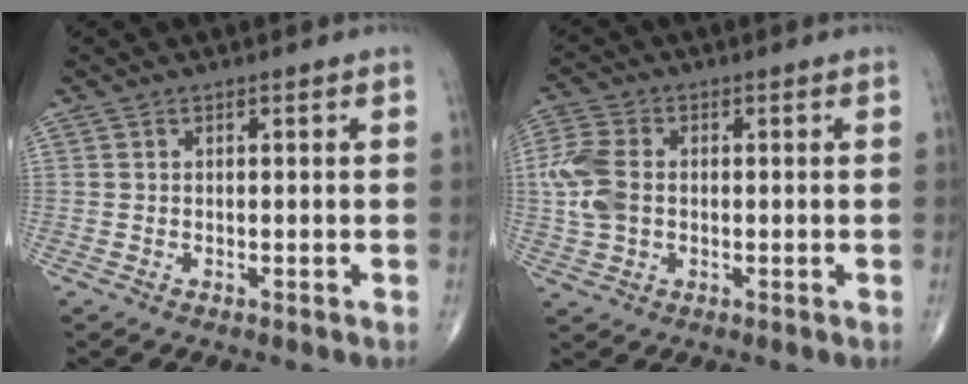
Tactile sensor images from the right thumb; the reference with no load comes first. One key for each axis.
{"total": 8.1, "fx": 0.0, "fy": 5.7, "fz": 5.8, "tx": -0.140, "ty": 0.010, "tz": -0.003}